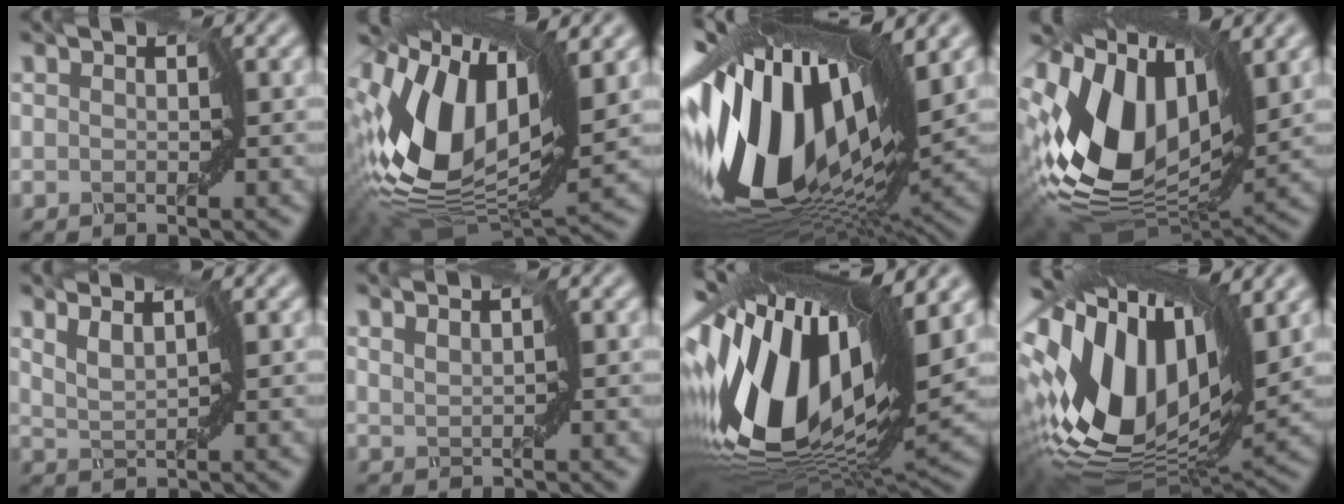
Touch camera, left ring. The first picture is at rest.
{"total": 13.4, "force": [1.5, 7.0, 11.3], "torque": [-0.235, 0.006, 0.024]}
{"total": 17.5, "force": [1.7, 7.8, 15.6], "torque": [-0.300, -0.016, 0.027]}
{"total": 13.5, "force": [1.5, 8.5, 10.4], "torque": [-0.230, -0.003, 0.028]}
{"total": 2.0, "force": [1.9, -0.6, 0.2], "torque": [-0.015, -0.008, 0.044]}
{"total": 1.4, "force": [1.2, -0.6, -0.4], "torque": [-0.004, -0.008, 0.030]}
{"total": 17.6, "force": [1.5, 7.2, 16.0], "torque": [-0.315, -0.020, 0.024]}
{"total": 15.4, "force": [2.3, 8.0, 12.9], "torque": [-0.283, 0.007, 0.046]}